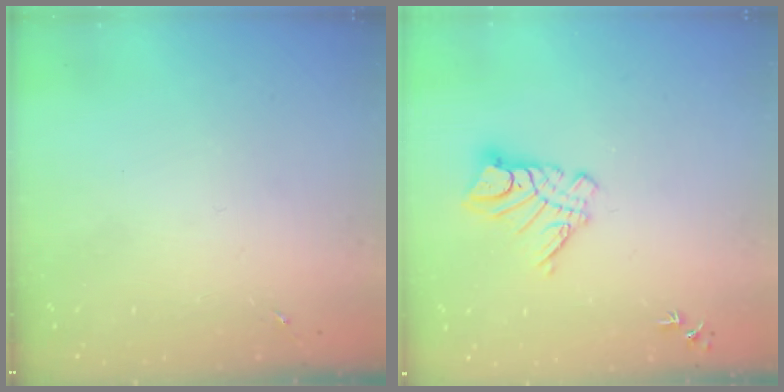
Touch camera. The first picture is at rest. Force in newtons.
{"total": 10.5, "press": 10.4, "slide": 1.0}